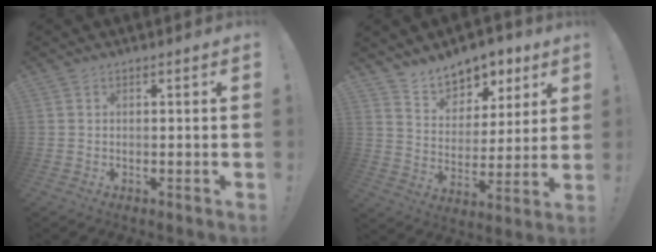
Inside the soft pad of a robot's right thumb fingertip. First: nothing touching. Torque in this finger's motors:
{"motor_torque": [-0.03, 0.22, 0.42, 0.57, 0.00]}